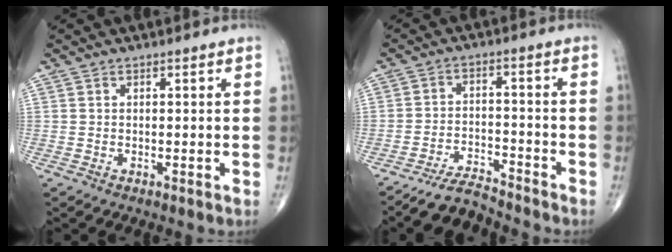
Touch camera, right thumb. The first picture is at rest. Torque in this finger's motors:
{"motor_torque": [1.11, -0.08, 0.39, -0.80, 0.00]}